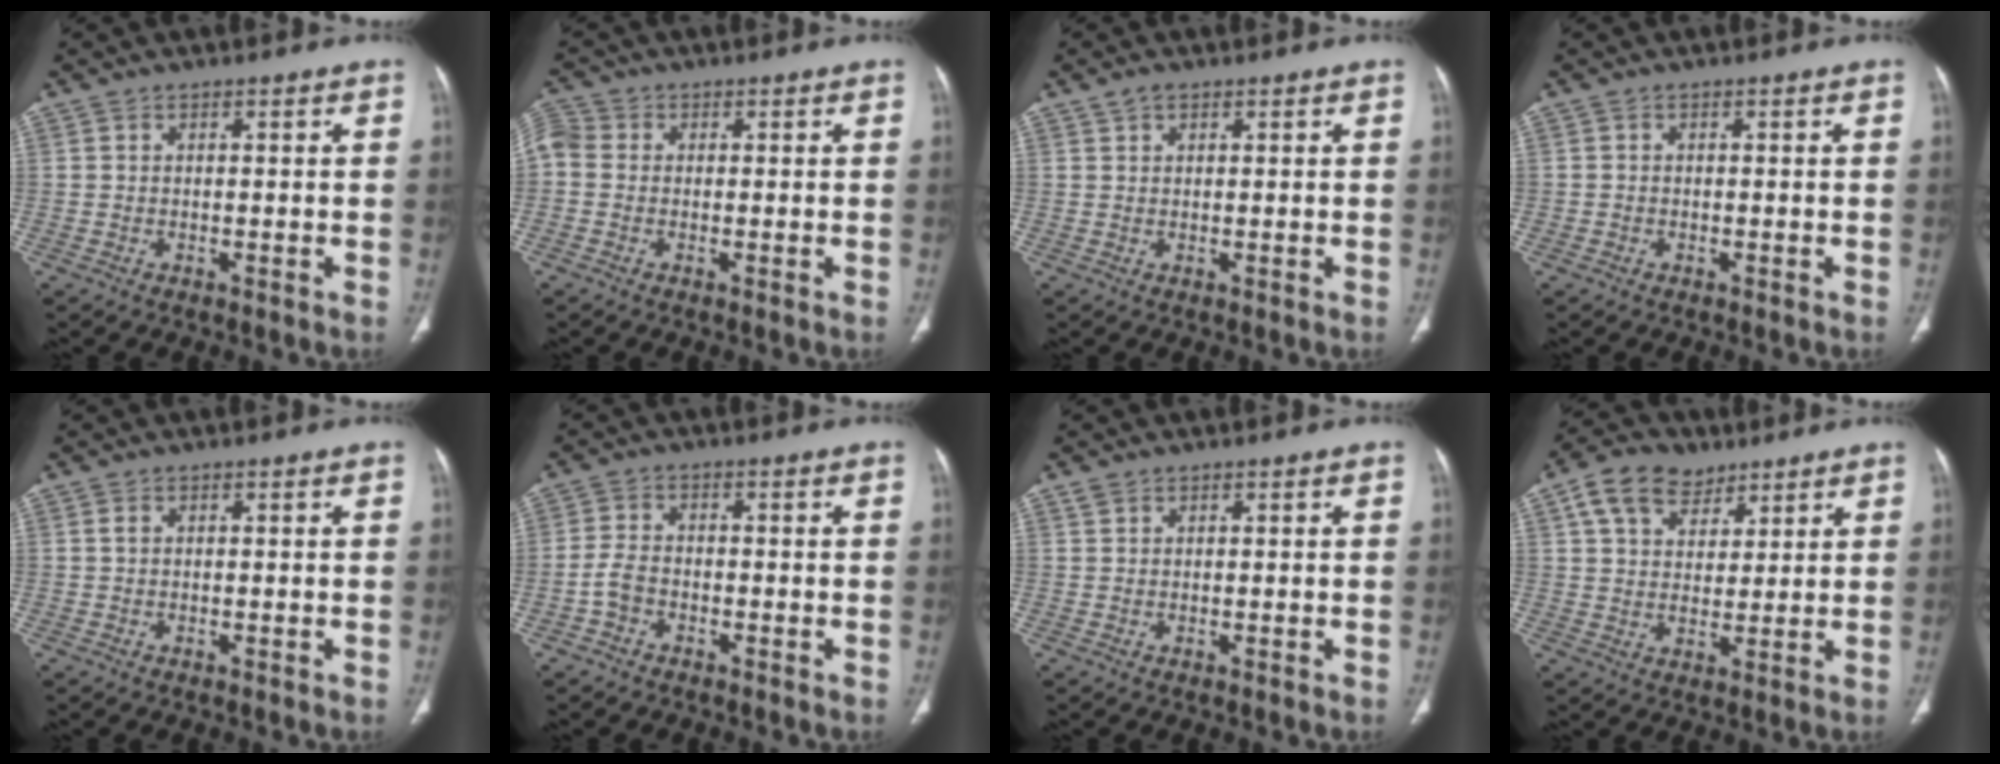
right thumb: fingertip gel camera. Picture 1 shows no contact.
{"total": 4.1, "force": [0.1, 3.3, 2.5], "torque": [-0.060, 0.009, -0.011]}
{"total": 1.6, "force": [1.0, 1.0, 0.8], "torque": [-0.013, 0.003, 0.018]}
{"total": 0.8, "force": [-0.3, 0.7, 0.0], "torque": [0.001, 0.005, -0.007]}
{"total": 0.7, "force": [0.2, 0.5, 0.5], "torque": [-0.008, 0.003, 0.003]}
{"total": 3.4, "force": [-1.5, 2.4, 1.9], "torque": [-0.038, 0.014, -0.032]}
{"total": 0.7, "force": [0.5, 0.5, 0.2], "torque": [-0.004, 0.002, 0.009]}
{"total": 10.4, "force": [5.7, 6.9, 5.2], "torque": [-0.071, -0.011, 0.102]}